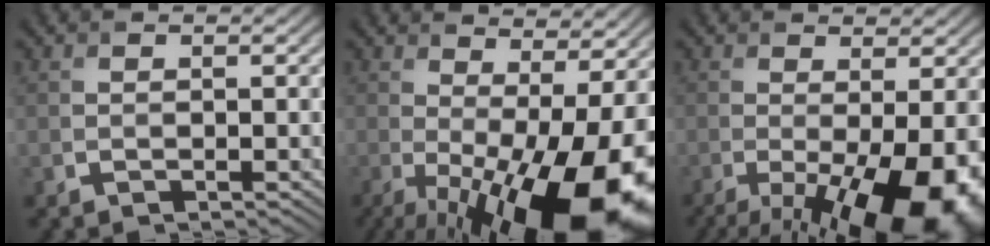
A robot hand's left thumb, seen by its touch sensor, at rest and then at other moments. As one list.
[{"total": 19.5, "force": [-4.8, 7.4, 17.4], "torque": [-0.238, -0.041, -0.043]}, {"total": 15.4, "force": [-6.4, 5.5, 13.0], "torque": [-0.192, -0.035, -0.068]}]